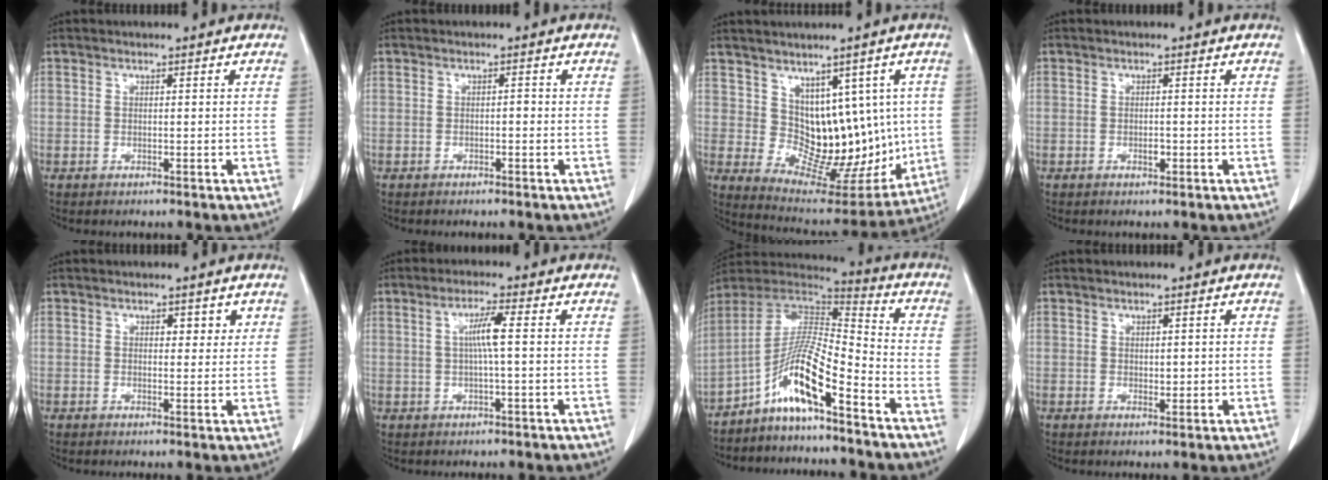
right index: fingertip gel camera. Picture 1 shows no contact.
{"total": 0.6, "force": [-0.2, 0.3, 0.5], "torque": [-0.007, 0.002, -0.003]}
{"total": 12.9, "force": [1.9, 8.4, 9.6], "torque": [-0.111, 0.016, 0.059]}
{"total": 1.2, "force": [-0.3, 0.6, 1.0], "torque": [-0.017, 0.000, -0.002]}
{"total": 2.3, "force": [1.3, 1.3, 1.3], "torque": [-0.012, -0.001, 0.019]}
{"total": 4.1, "force": [0.6, -0.2, 4.0], "torque": [-0.076, 0.004, 0.011]}
{"total": 11.5, "force": [-6.7, 1.4, 9.3], "torque": [-0.178, 0.014, -0.130]}
{"total": 1.5, "force": [0.3, 1.0, 1.1], "torque": [-0.013, -0.004, 0.008]}